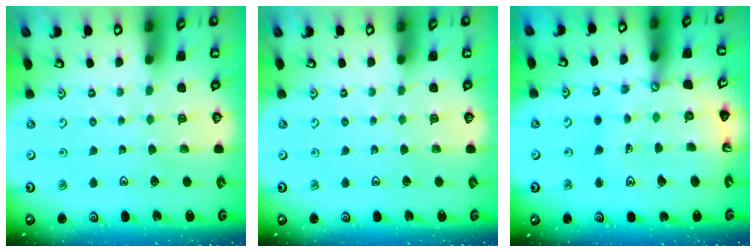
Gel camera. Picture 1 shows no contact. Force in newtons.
{"total": 0.0}
{"total": 14.6, "press": 14.5, "slide": 1.8}